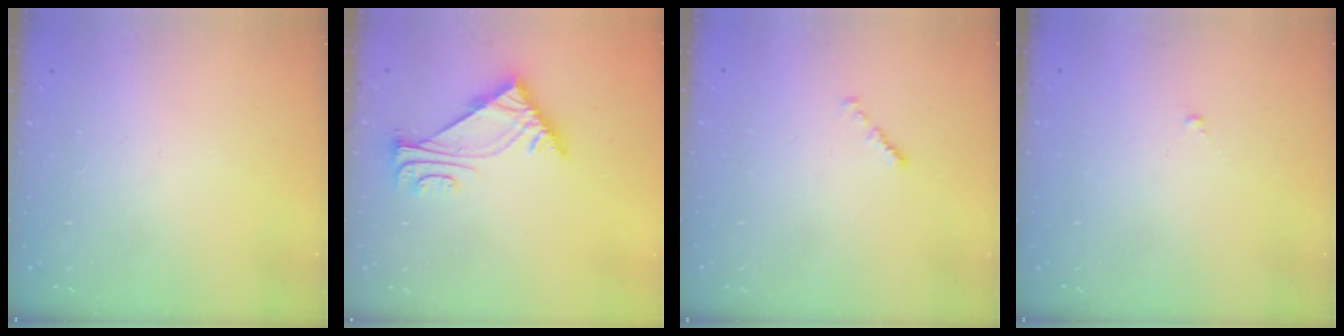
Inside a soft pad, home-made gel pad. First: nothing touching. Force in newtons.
{"total": 6.6, "press": 6.5, "slide": 1.2}
{"total": 0.7, "press": 0.6, "slide": 0.4}
{"total": 0.0}